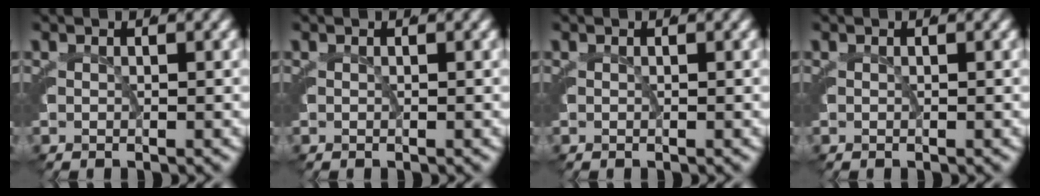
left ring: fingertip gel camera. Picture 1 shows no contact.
{"total": 0.0}
{"total": 0.0}
{"total": 0.0}